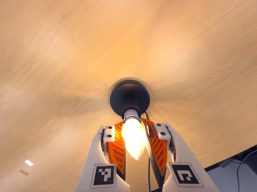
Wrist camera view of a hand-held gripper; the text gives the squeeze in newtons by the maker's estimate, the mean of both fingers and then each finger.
{"total": 21.7, "left": 20.6, "right": 22.9}